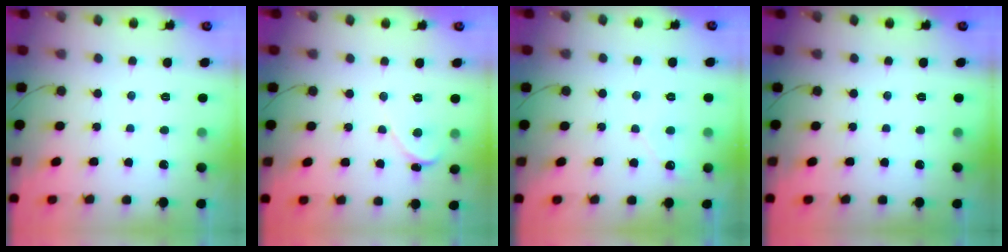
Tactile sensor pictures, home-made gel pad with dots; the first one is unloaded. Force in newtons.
{"total": 1.7, "press": 1.7, "slide": 0.2}
{"total": 2.5, "press": 2.5, "slide": 0.1}
{"total": 0.0}